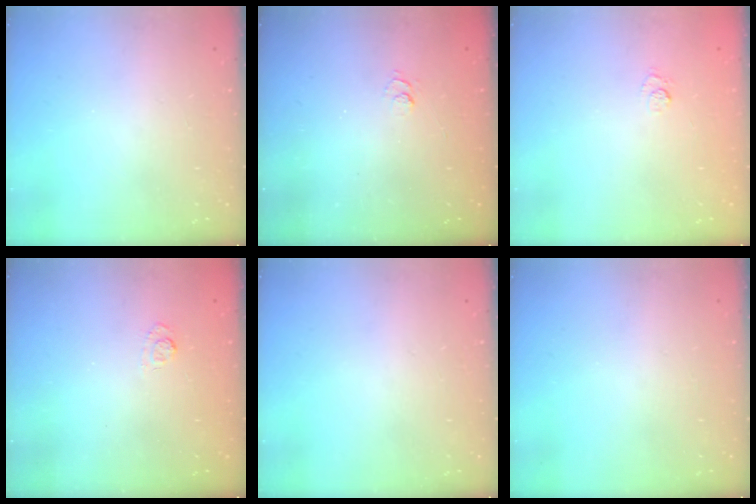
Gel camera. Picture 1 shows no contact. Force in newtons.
{"total": 2.7, "press": 2.2, "slide": 1.5}
{"total": 5.6, "press": 5.4, "slide": 1.4}
{"total": 2.7, "press": 2.3, "slide": 1.5}
{"total": 0.0}
{"total": 0.0}